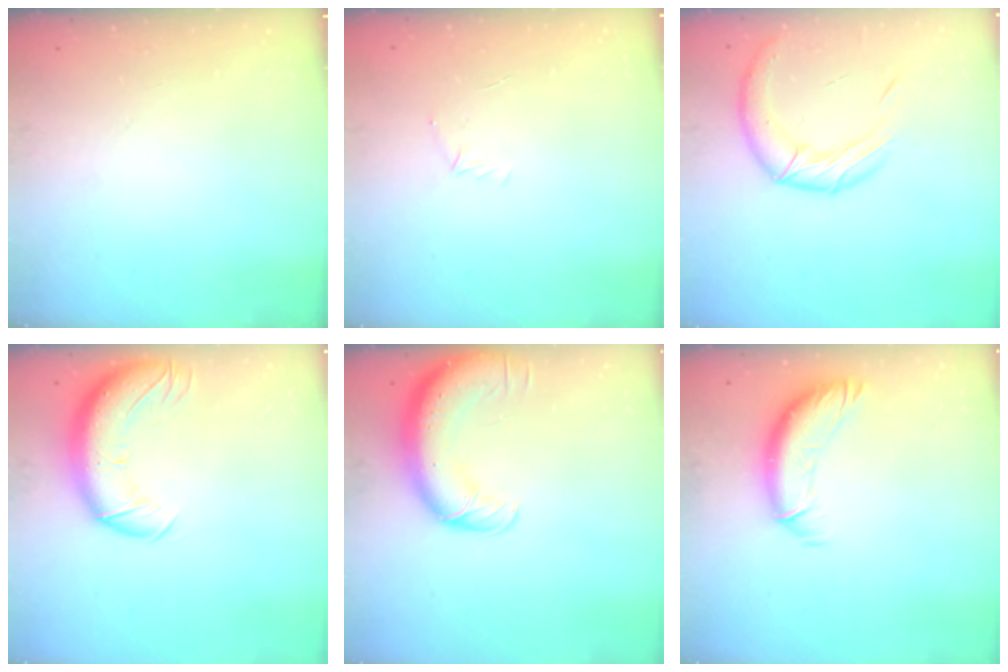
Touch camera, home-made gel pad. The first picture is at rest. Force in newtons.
{"total": 4.7, "press": 4.5, "slide": 1.3}
{"total": 14.7, "press": 14.5, "slide": 2.0}
{"total": 13.4, "press": 13.0, "slide": 3.3}
{"total": 13.5, "press": 13.0, "slide": 3.6}
{"total": 12.6, "press": 12.4, "slide": 1.8}